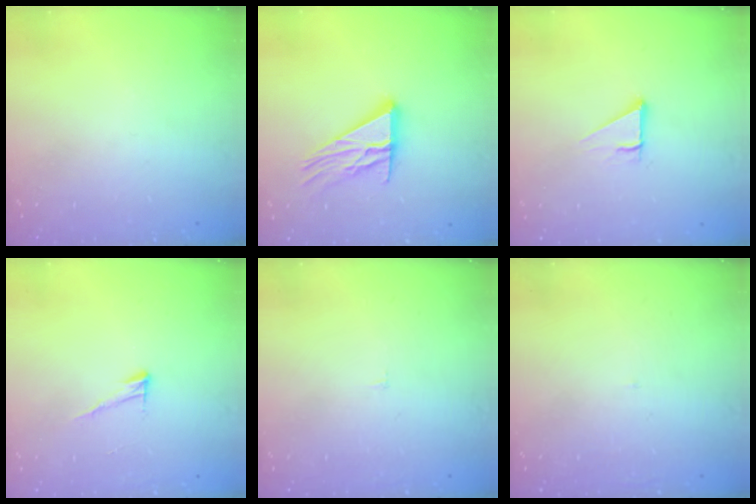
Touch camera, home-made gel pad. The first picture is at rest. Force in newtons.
{"total": 13.6, "press": 13.5, "slide": 1.3}
{"total": 3.7, "press": 3.7, "slide": 0.2}
{"total": 5.9, "press": 5.9, "slide": 0.3}
{"total": 1.6, "press": 1.6, "slide": 0.1}
{"total": 1.7, "press": 1.6, "slide": 0.1}